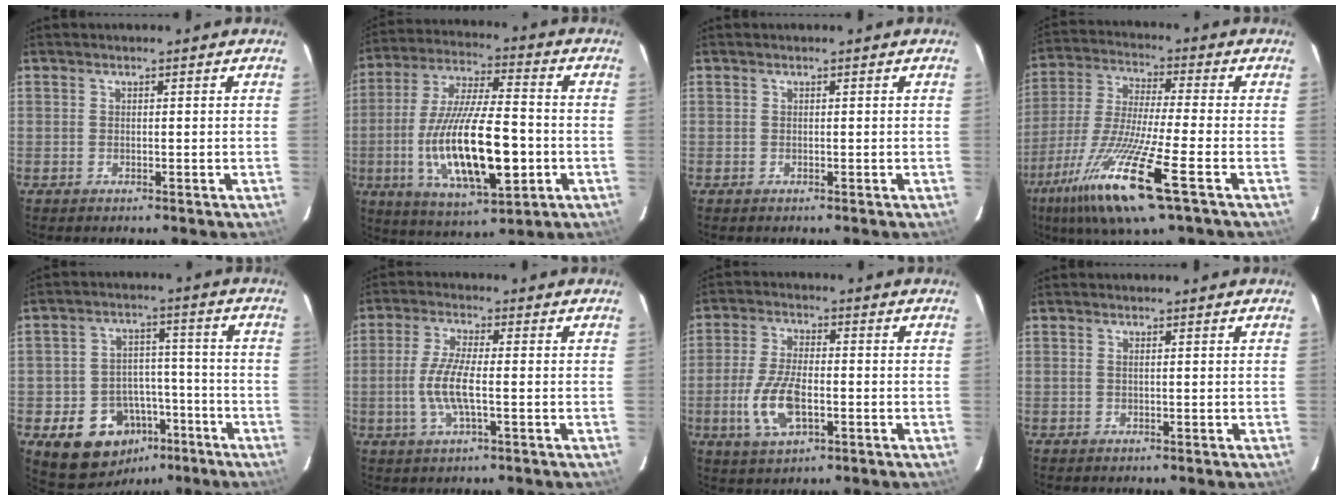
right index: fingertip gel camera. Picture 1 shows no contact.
{"total": 20.7, "force": [-4.6, 6.3, 19.2], "torque": [-0.379, -0.019, -0.072]}
{"total": 0.0}
{"total": 17.7, "force": [-8.8, 1.4, 15.3], "torque": [-0.325, -0.038, -0.173]}
{"total": 13.8, "force": [-7.0, 10.5, 5.6], "torque": [-0.125, 0.038, -0.078]}
{"total": 7.3, "force": [-1.4, 1.3, 7.1], "torque": [-0.146, -0.005, -0.029]}
{"total": 9.9, "force": [-2.7, 4.3, 8.5], "torque": [-0.183, -0.005, -0.049]}
{"total": 0.6, "force": [0.0, -0.2, 0.5], "torque": [-0.009, 0.001, -0.001]}